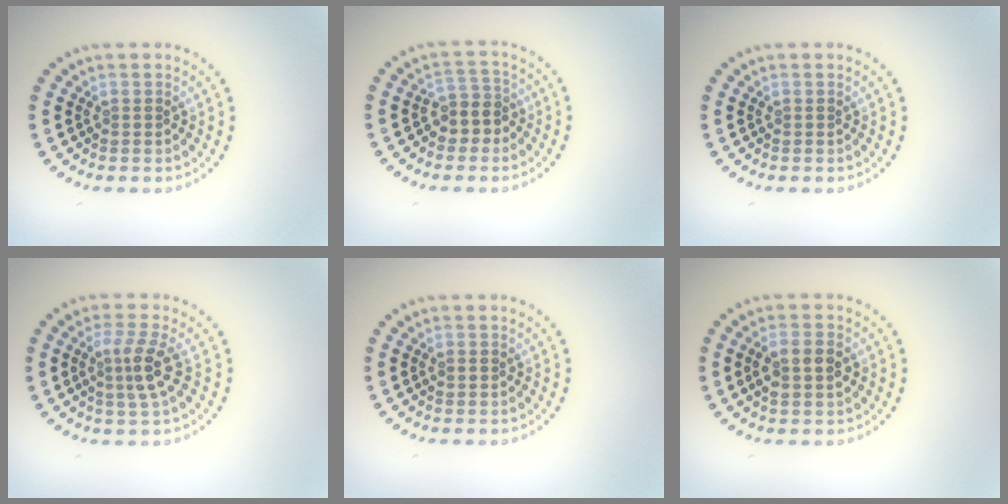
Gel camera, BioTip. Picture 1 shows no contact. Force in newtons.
{"total": 2.6, "press": 2.2, "slide": 1.4}
{"total": 0.0}
{"total": 2.9, "press": 2.5, "slide": 1.4}
{"total": 0.8, "press": 0.8, "slide": 0.1}
{"total": 2.6, "press": 2.6, "slide": 0.4}